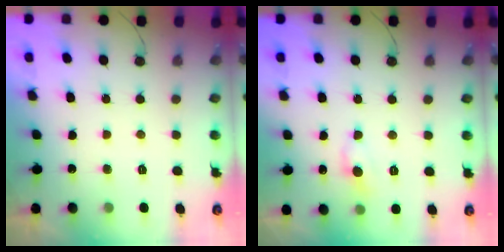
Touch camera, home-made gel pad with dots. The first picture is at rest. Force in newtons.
{"total": 5.6, "press": 5.6, "slide": 0.6}